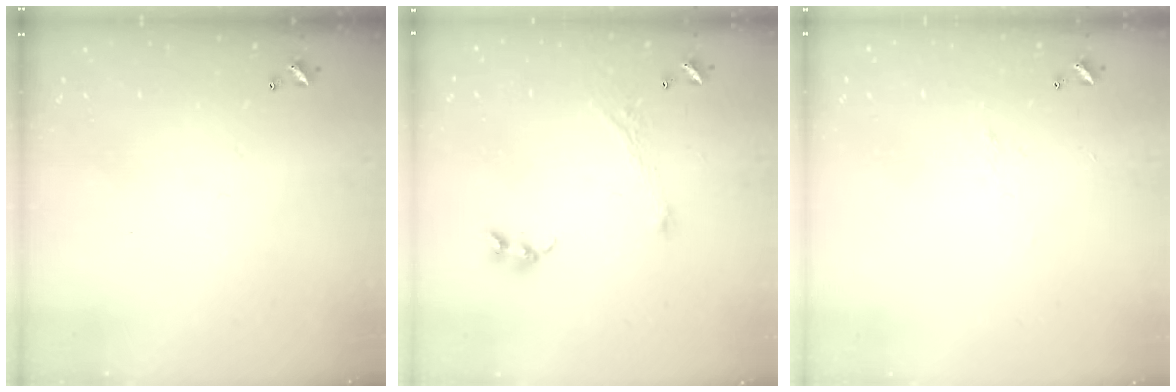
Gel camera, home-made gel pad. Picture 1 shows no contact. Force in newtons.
{"total": 2.9, "press": 2.8, "slide": 0.4}
{"total": 0.9, "press": 0.6, "slide": 0.6}